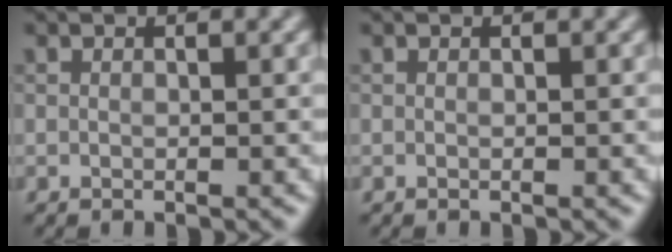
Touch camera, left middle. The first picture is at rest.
{"total": 0.0}